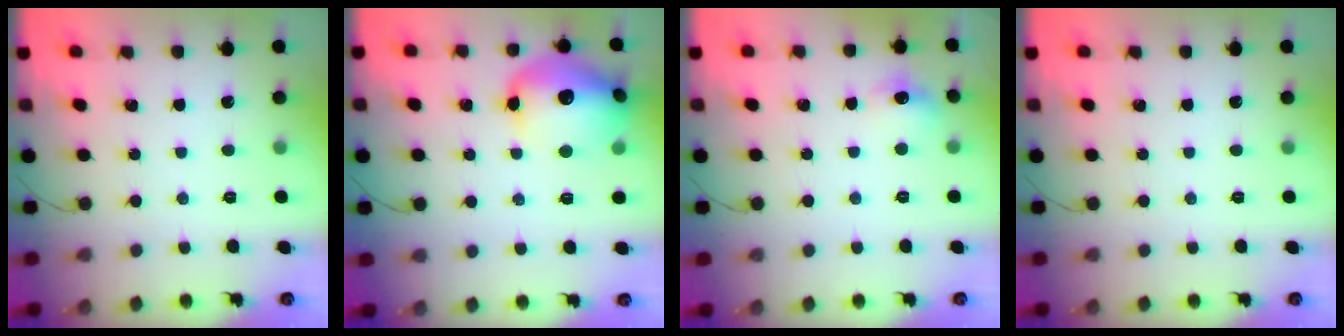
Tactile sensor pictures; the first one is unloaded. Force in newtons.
{"total": 17.6, "press": 17.5, "slide": 1.8}
{"total": 7.1, "press": 6.9, "slide": 1.7}
{"total": 0.0}